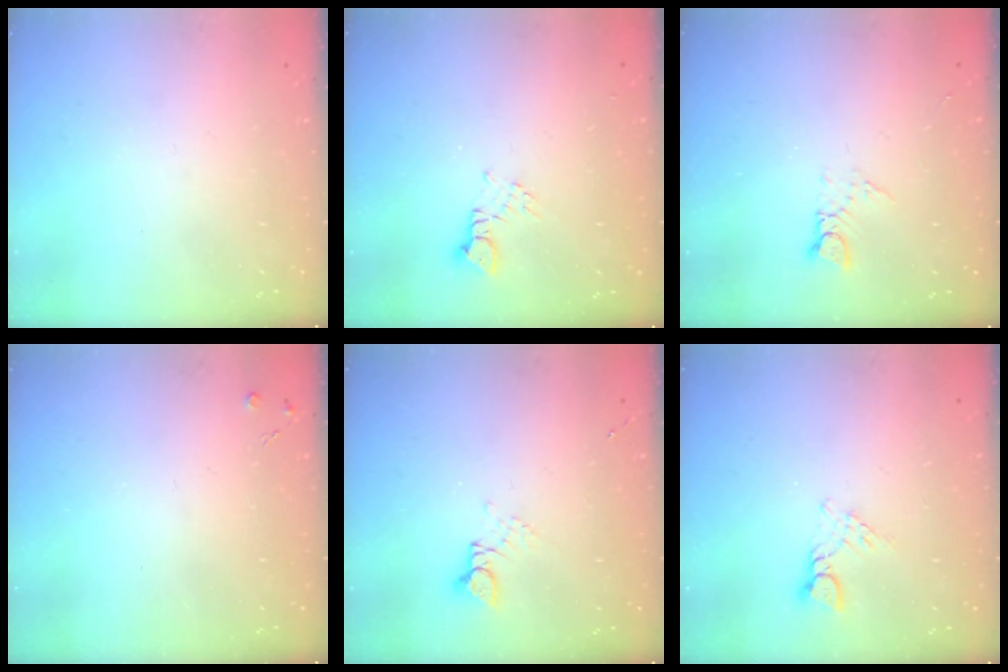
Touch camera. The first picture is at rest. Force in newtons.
{"total": 2.6, "press": 2.5, "slide": 0.4}
{"total": 3.1, "press": 3.1, "slide": 0.3}
{"total": 3.2, "press": 3.1, "slide": 0.6}
{"total": 2.7, "press": 2.6, "slide": 0.2}
{"total": 2.8, "press": 2.8, "slide": 0.3}